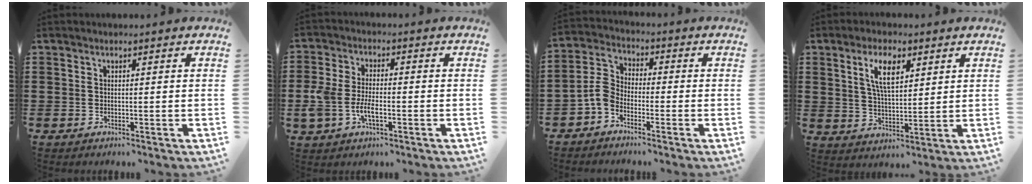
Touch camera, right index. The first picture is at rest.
{"total": 5.2, "force": [-1.6, 2.8, 4.1], "torque": [-0.102, -0.002, -0.035]}
{"total": 4.4, "force": [-2.7, 2.6, 2.3], "torque": [-0.075, 0.002, -0.062]}
{"total": 6.5, "force": [2.9, 2.6, 5.1], "torque": [-0.112, 0.009, 0.051]}